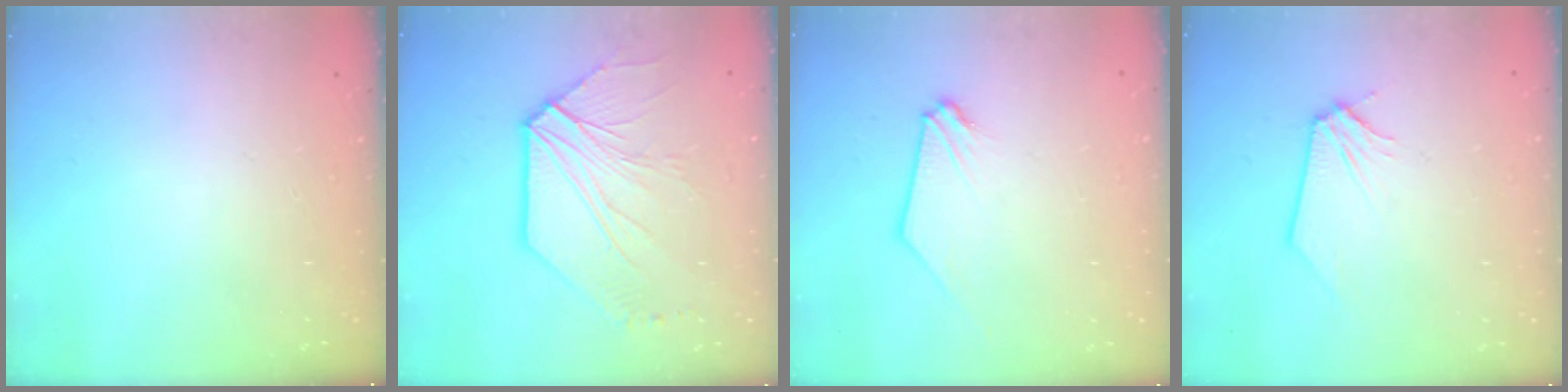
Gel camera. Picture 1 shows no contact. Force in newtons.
{"total": 8.1, "press": 8.0, "slide": 1.4}
{"total": 0.0}
{"total": 0.0}